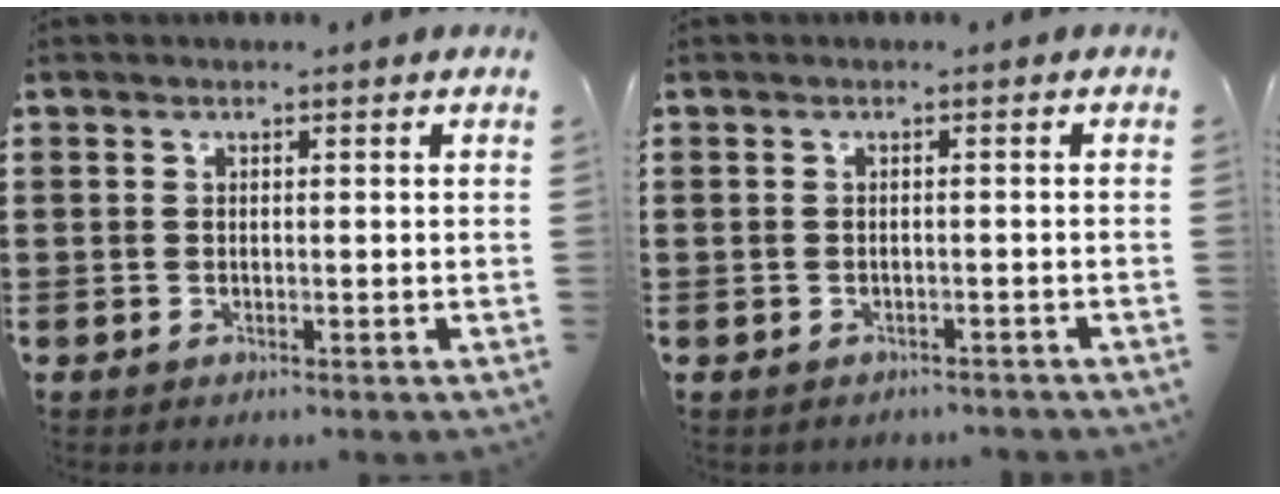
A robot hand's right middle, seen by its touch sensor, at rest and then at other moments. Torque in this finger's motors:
{"motor_torque": [0.04, -0.01, 0.04, 0.04]}